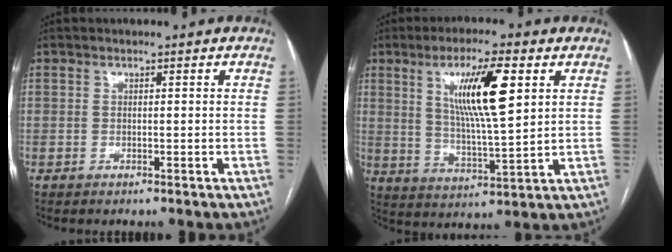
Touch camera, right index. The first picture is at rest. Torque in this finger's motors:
{"motor_torque": [1.22, 0.92, 0.35, 0.09]}